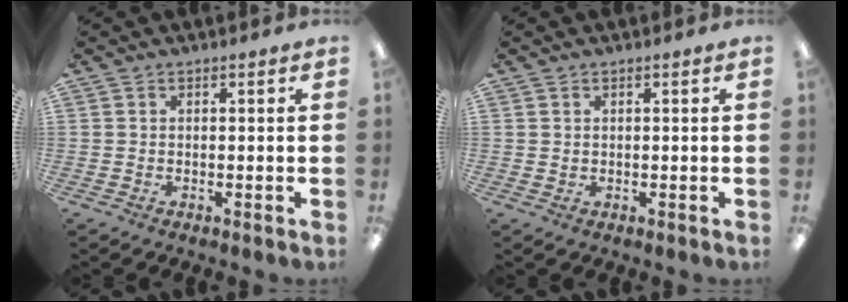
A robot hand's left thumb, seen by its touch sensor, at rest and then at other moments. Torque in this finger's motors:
{"motor_torque": [-0.31, 0.07, -0.19, 0.21, 0.09]}